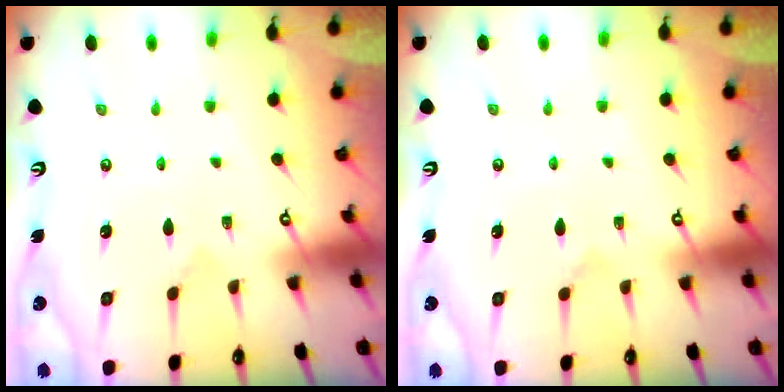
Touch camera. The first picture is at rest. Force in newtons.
{"total": 2.9, "press": 2.9, "slide": 0.1}